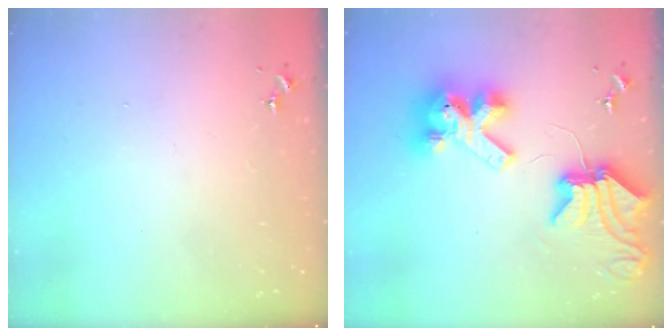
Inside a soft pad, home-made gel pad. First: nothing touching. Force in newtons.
{"total": 14.5, "press": 14.3, "slide": 1.8}